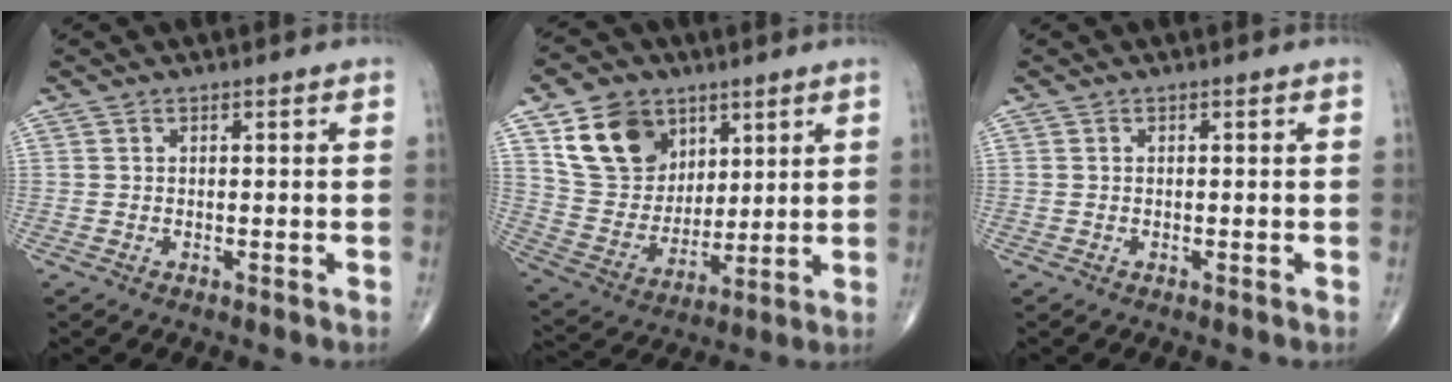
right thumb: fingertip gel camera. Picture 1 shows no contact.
{"total": 15.4, "force": [7.6, 11.4, 6.8], "torque": [-0.095, -0.029, 0.153]}
{"total": 0.0}